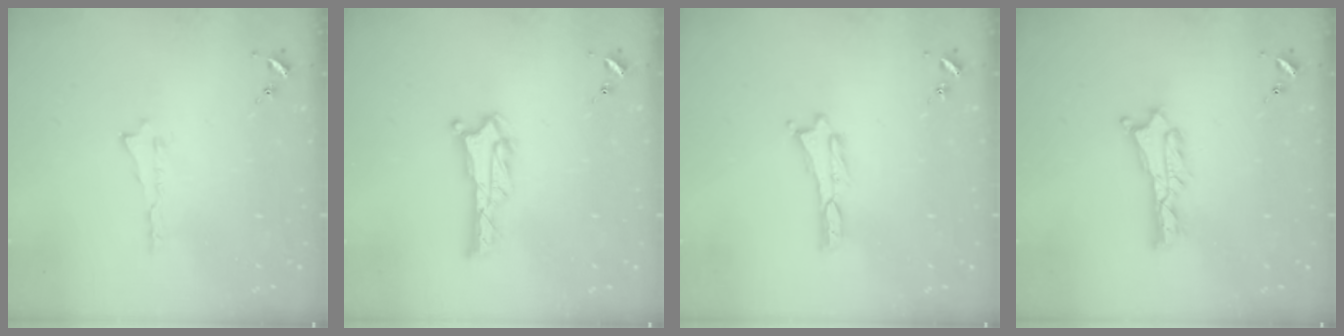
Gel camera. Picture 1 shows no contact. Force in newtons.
{"total": 1.4, "press": 1.4, "slide": 0.1}
{"total": 0.0}
{"total": 1.8, "press": 1.7, "slide": 0.2}